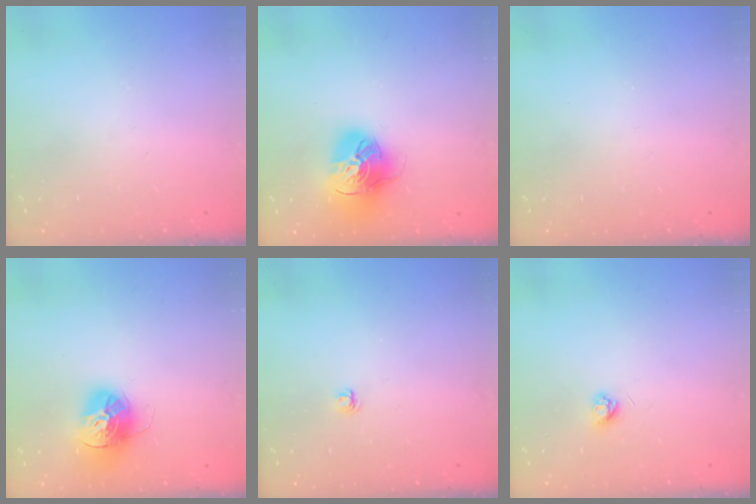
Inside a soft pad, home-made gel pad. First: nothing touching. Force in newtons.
{"total": 16.3, "press": 16.2, "slide": 1.6}
{"total": 0.0}
{"total": 14.6, "press": 14.5, "slide": 1.3}
{"total": 4.1, "press": 4.1, "slide": 0.5}
{"total": 3.2, "press": 3.1, "slide": 0.4}